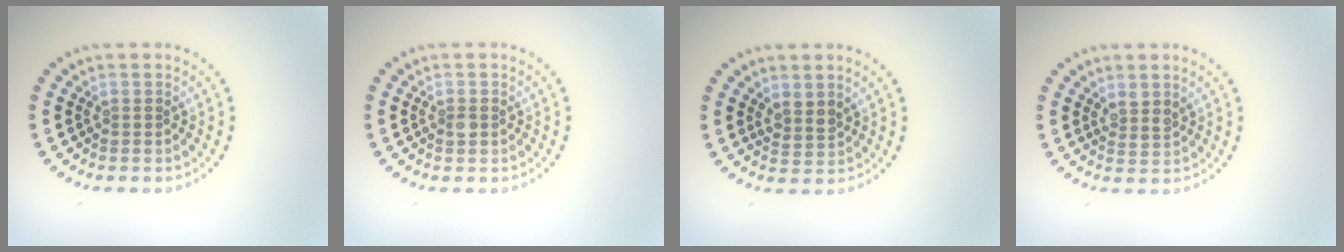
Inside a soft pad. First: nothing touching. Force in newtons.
{"total": 0.9, "press": 0.9, "slide": 0.0}
{"total": 1.5, "press": 1.2, "slide": 0.9}
{"total": 1.3, "press": 1.1, "slide": 0.6}